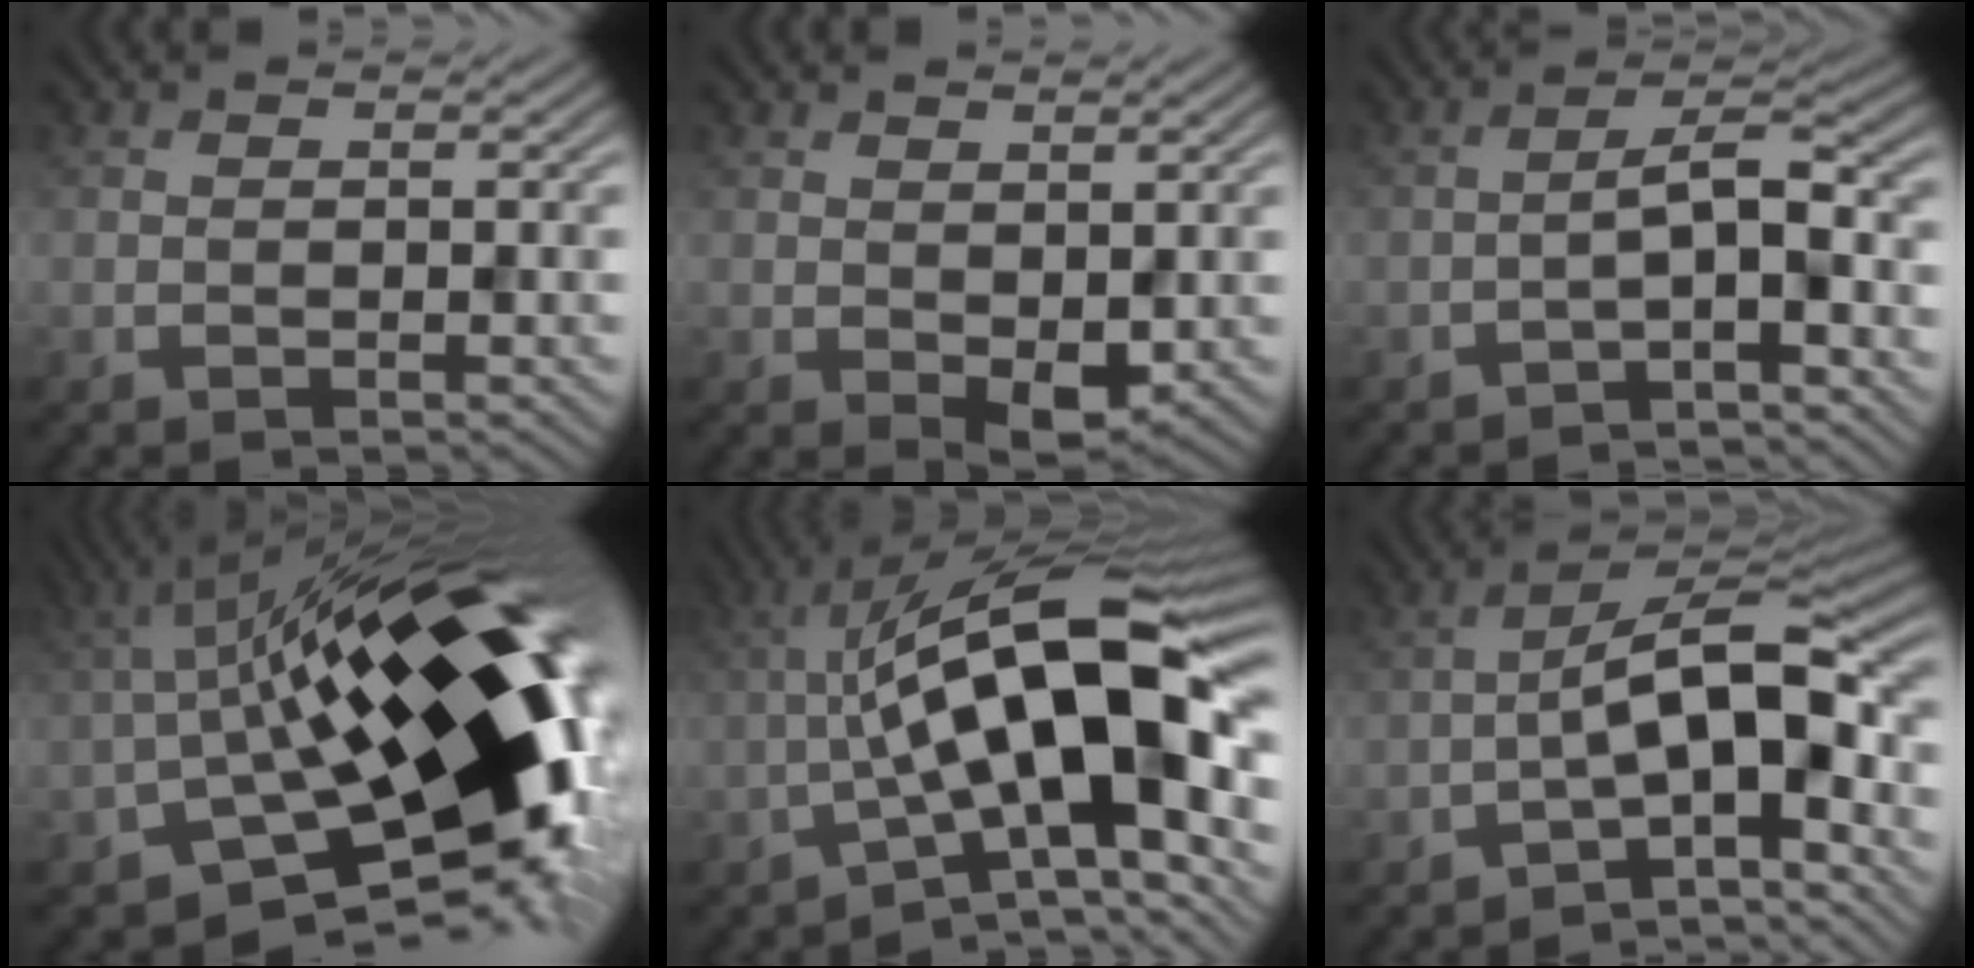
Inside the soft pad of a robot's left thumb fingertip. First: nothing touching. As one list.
[{"total": 2.8, "force": [0.6, 1.7, 2.2], "torque": [-0.040, -0.009, 0.017]}, {"total": 4.1, "force": [-2.5, 0.8, 3.1], "torque": [-0.050, 0.016, -0.050]}, {"total": 20.9, "force": [-4.6, 9.6, 18.0], "torque": [-0.265, -0.007, -0.085]}, {"total": 17.7, "force": [-1.7, 5.9, 16.6], "torque": [-0.252, 0.033, -0.039]}, {"total": 11.2, "force": [-4.7, 3.9, 9.4], "torque": [-0.133, 0.011, -0.087]}]